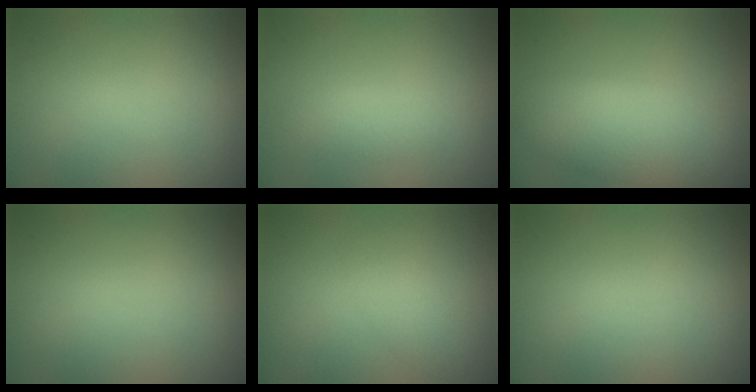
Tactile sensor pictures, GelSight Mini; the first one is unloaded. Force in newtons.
{"total": 1.9, "press": 1.9, "slide": 0.1}
{"total": 5.3, "press": 5.3, "slide": 0.4}
{"total": 0.0}
{"total": 1.5, "press": 1.5, "slide": 0.0}
{"total": 0.0}